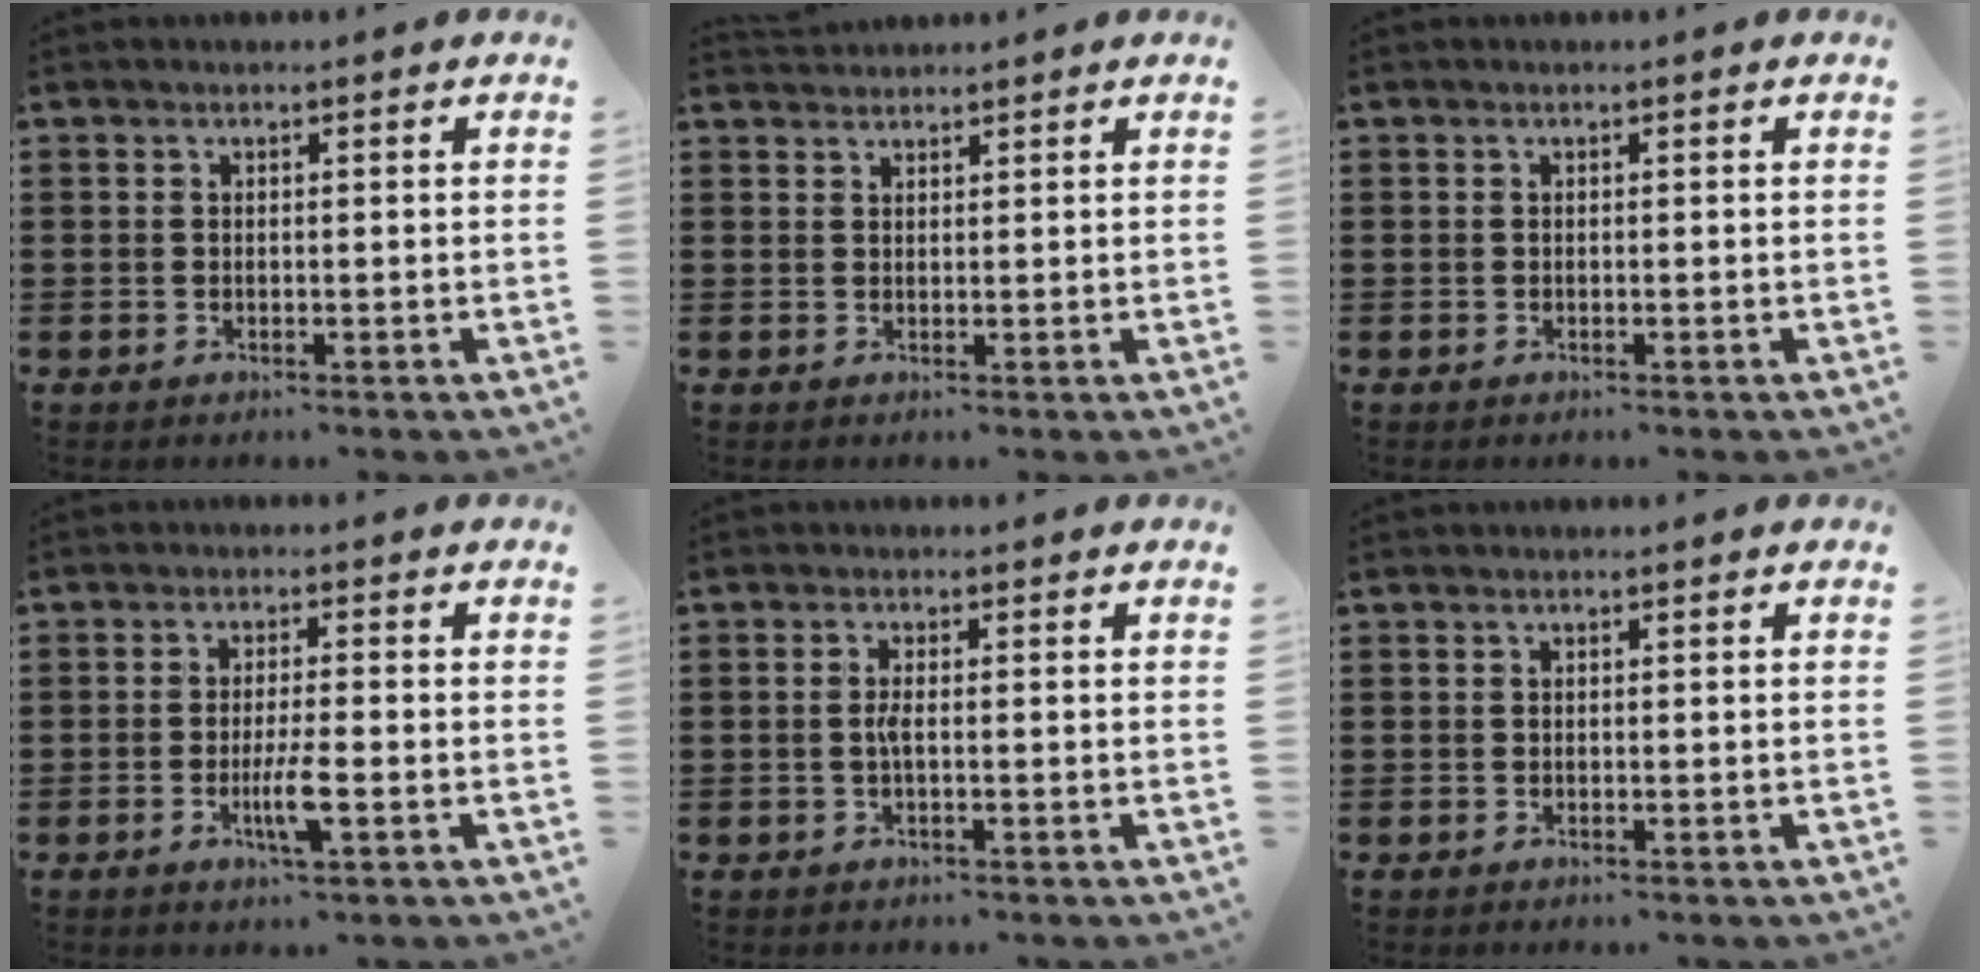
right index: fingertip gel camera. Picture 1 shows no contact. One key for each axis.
{"total": 1.5, "fx": 1.4, "fy": 0.3, "fz": -0.4, "tx": 0.004, "ty": 0.002, "tz": 0.029}
{"total": 0.0}
{"total": 4.9, "fx": -1.7, "fy": 0.5, "fz": 4.6, "tx": -0.091, "ty": -0.012, "tz": -0.033}
{"total": 1.7, "fx": -0.3, "fy": 0.2, "fz": 1.7, "tx": -0.043, "ty": -0.002, "tz": -0.010}
{"total": 0.0}